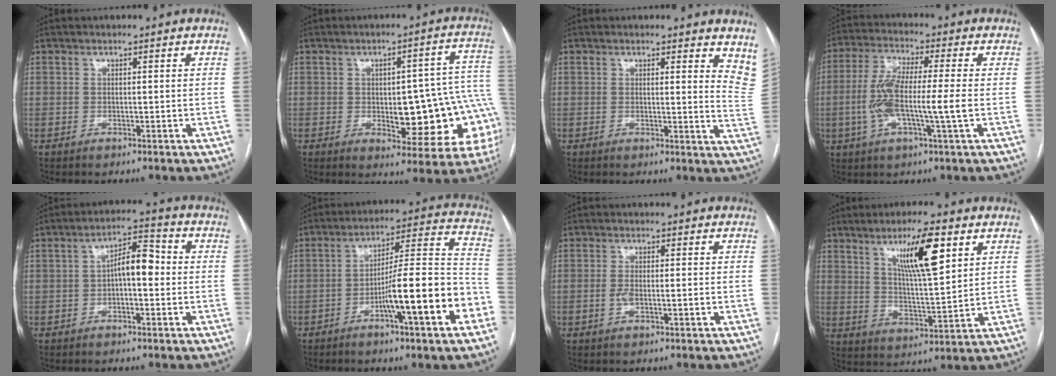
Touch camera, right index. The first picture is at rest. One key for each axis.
{"total": 17.7, "fx": -2.8, "fy": 6.3, "fz": 16.3, "tx": -0.128, "ty": 0.035, "tz": -0.014}
{"total": 8.1, "fx": 6.9, "fy": 2.0, "fz": 3.8, "tx": -0.025, "ty": -0.034, "tz": 0.048}
{"total": 10.5, "fx": -1.6, "fy": 0.6, "fz": 10.4, "tx": -0.211, "ty": 0.005, "tz": -0.037}
{"total": 6.2, "fx": -0.3, "fy": 2.3, "fz": 5.8, "tx": -0.095, "ty": 0.030, "tz": -0.008}
{"total": 16.2, "fx": -6.3, "fy": 0.9, "fz": 14.9, "tx": -0.219, "ty": 0.015, "tz": -0.098}
{"total": 2.7, "fx": -0.8, "fy": 0.8, "fz": 2.5, "tx": -0.054, "ty": 0.003, "tz": -0.011}
{"total": 11.2, "fx": 5.5, "fy": 1.5, "fz": 9.7, "tx": -0.168, "ty": 0.000, "tz": 0.094}